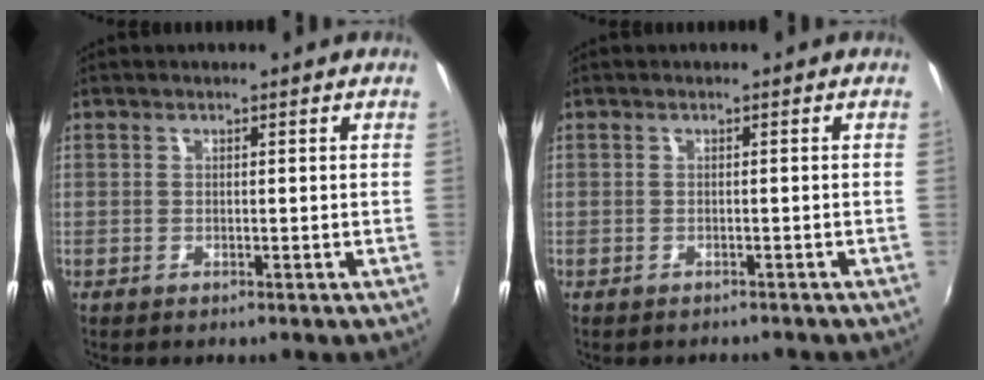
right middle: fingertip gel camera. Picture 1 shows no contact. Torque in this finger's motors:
{"motor_torque": [-0.19, -0.85, 0.03, 0.03]}